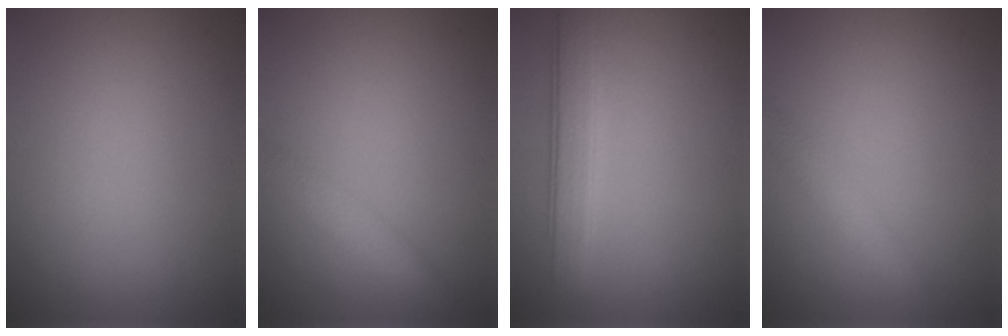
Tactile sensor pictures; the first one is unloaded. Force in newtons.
{"total": 2.2, "press": 2.2, "slide": 0.1}
{"total": 3.7, "press": 3.7, "slide": 0.3}
{"total": 1.9, "press": 1.9, "slide": 0.0}